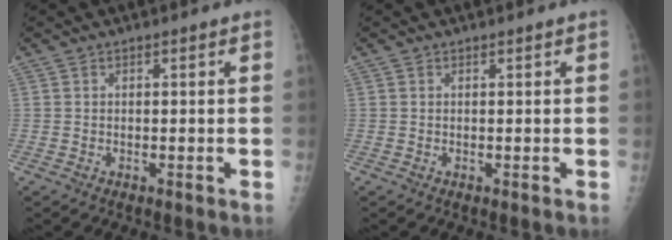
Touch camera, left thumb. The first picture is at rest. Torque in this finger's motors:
{"motor_torque": [-0.04, 0.04, -0.13, -0.03, -0.03]}